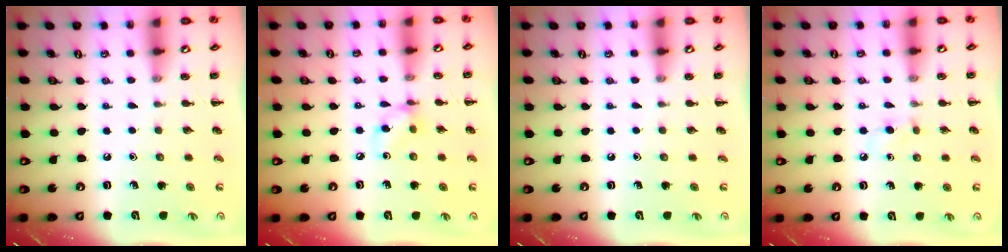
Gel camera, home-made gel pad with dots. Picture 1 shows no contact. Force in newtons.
{"total": 5.8, "press": 5.8, "slide": 0.3}
{"total": 0.0}
{"total": 2.6, "press": 2.4, "slide": 1.1}